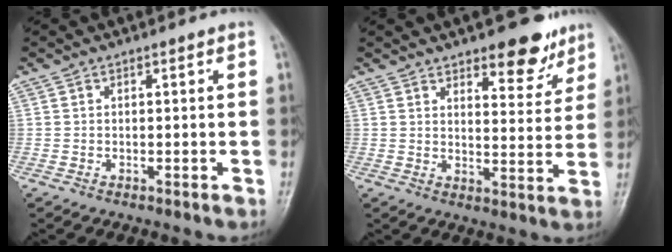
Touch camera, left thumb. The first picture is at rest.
{"total": 9.8, "force": [6.8, 4.0, 5.9], "torque": [-0.043, -0.042, 0.096]}